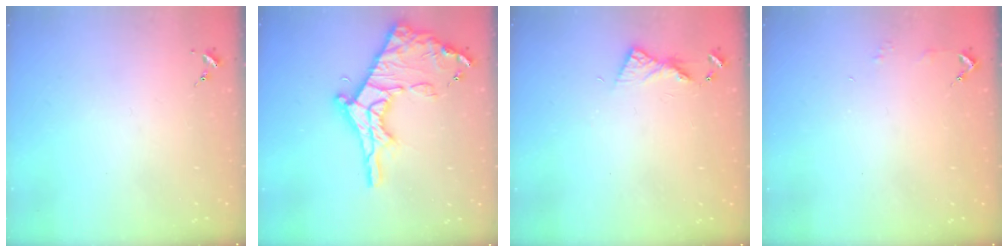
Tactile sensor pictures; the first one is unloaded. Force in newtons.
{"total": 21.0, "press": 20.9, "slide": 1.8}
{"total": 6.1, "press": 6.1, "slide": 0.6}
{"total": 2.9, "press": 2.8, "slide": 0.3}